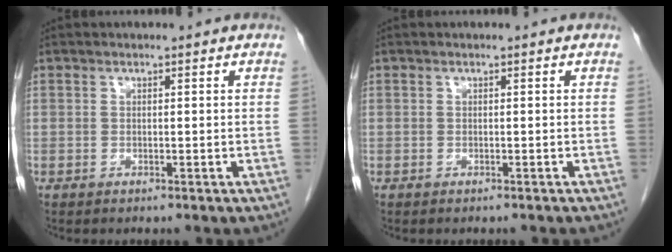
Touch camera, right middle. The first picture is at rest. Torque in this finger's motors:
{"motor_torque": [-0.16, 0.15, -0.15, -0.01]}